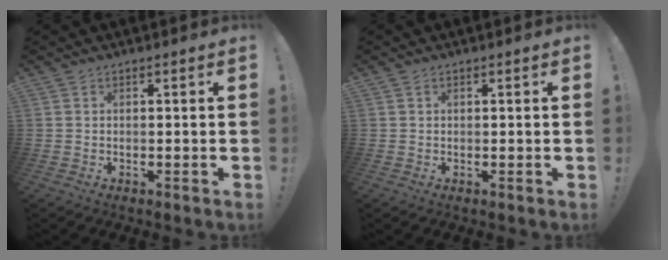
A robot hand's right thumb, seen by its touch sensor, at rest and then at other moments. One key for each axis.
{"total": 0.6, "fx": 0.4, "fy": 0.4, "fz": 0.1, "tx": 0.006, "ty": -0.003, "tz": 0.006}